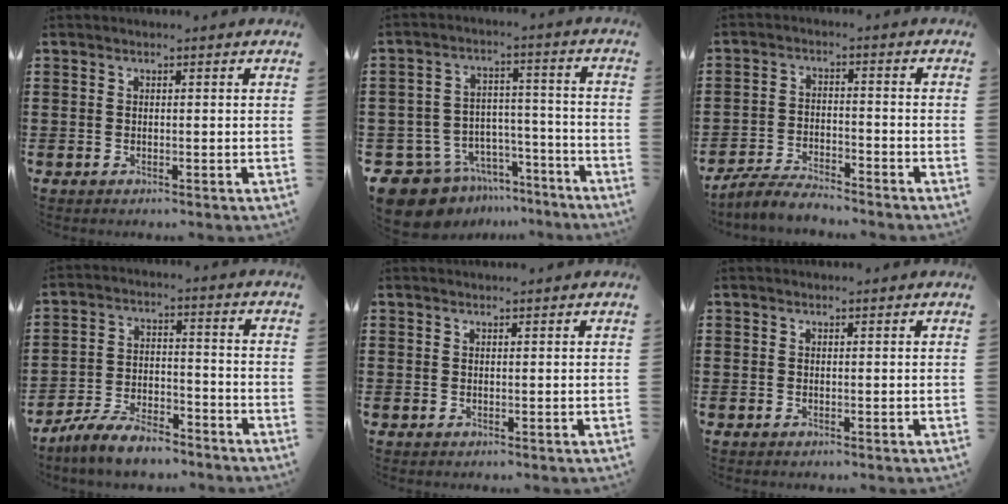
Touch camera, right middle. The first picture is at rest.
{"total": 10.1, "force": [-8.8, 4.5, 2.0], "torque": [-0.054, 0.026, -0.167]}
{"total": 4.4, "force": [-4.3, 0.5, 1.0], "torque": [-0.026, 0.003, -0.089]}
{"total": 7.6, "force": [-6.9, 1.6, 2.8], "torque": [-0.056, 0.010, -0.132]}
{"total": 0.5, "force": [0.5, 0.0, 0.0], "torque": [-0.002, -0.001, 0.010]}
{"total": 0.0}